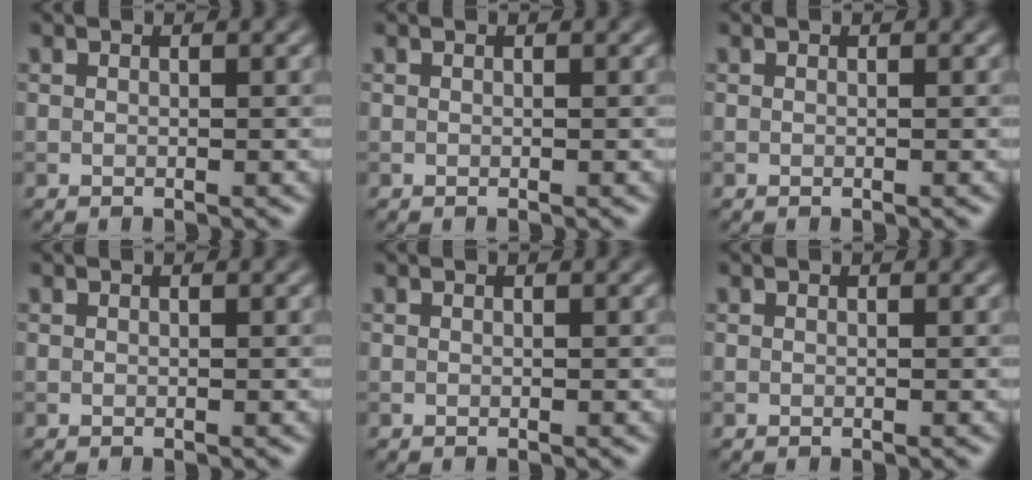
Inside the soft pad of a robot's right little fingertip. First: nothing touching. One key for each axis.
{"total": 0.0}
{"total": 0.0}
{"total": 0.0}
{"total": 0.0}
{"total": 0.0}